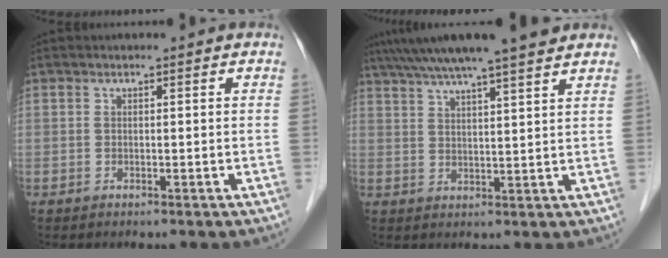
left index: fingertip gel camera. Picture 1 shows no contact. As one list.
[{"total": 13.7, "force": [11.5, 0.1, 7.5], "torque": [-0.130, 0.032, 0.167]}]